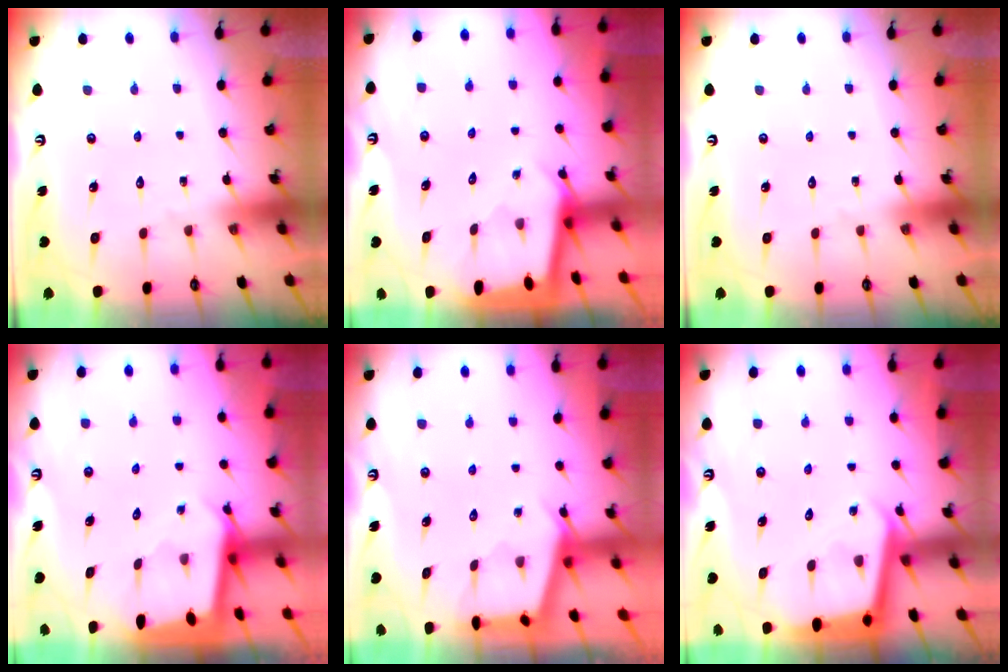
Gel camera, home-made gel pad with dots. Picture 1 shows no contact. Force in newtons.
{"total": 2.0, "press": 2.0, "slide": 0.1}
{"total": 0.0}
{"total": 2.3, "press": 2.3, "slide": 0.1}
{"total": 2.9, "press": 2.9, "slide": 0.3}
{"total": 3.3, "press": 3.3, "slide": 0.2}